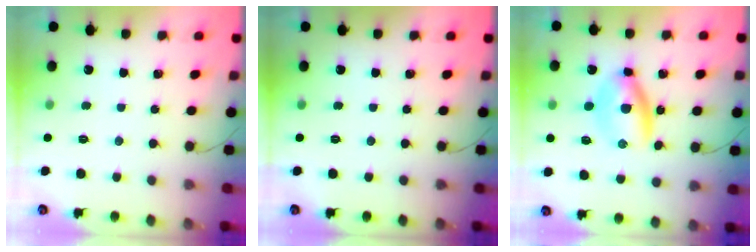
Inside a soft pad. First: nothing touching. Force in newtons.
{"total": 0.0}
{"total": 6.5, "press": 6.5, "slide": 1.1}